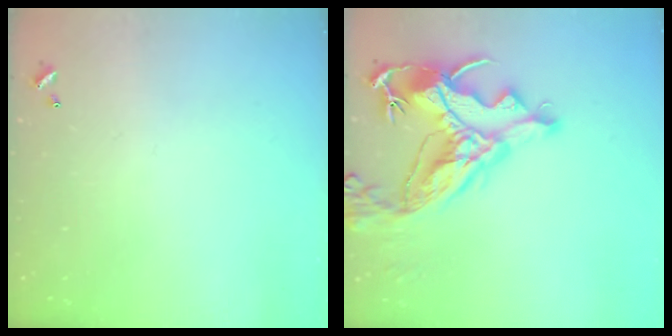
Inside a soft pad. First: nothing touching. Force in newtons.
{"total": 16.7, "press": 16.6, "slide": 2.3}